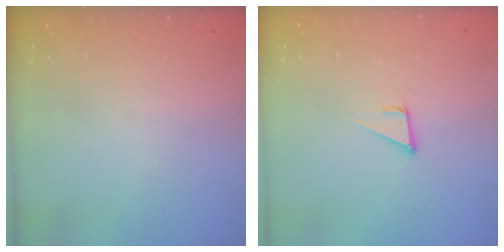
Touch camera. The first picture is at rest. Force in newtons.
{"total": 3.3, "press": 3.3, "slide": 0.1}